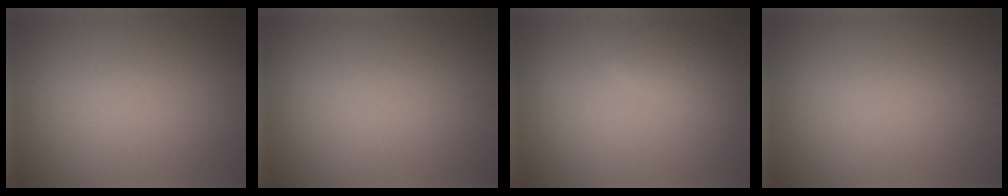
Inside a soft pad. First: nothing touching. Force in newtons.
{"total": 0.0}
{"total": 2.5, "press": 2.5, "slide": 0.3}
{"total": 0.0}